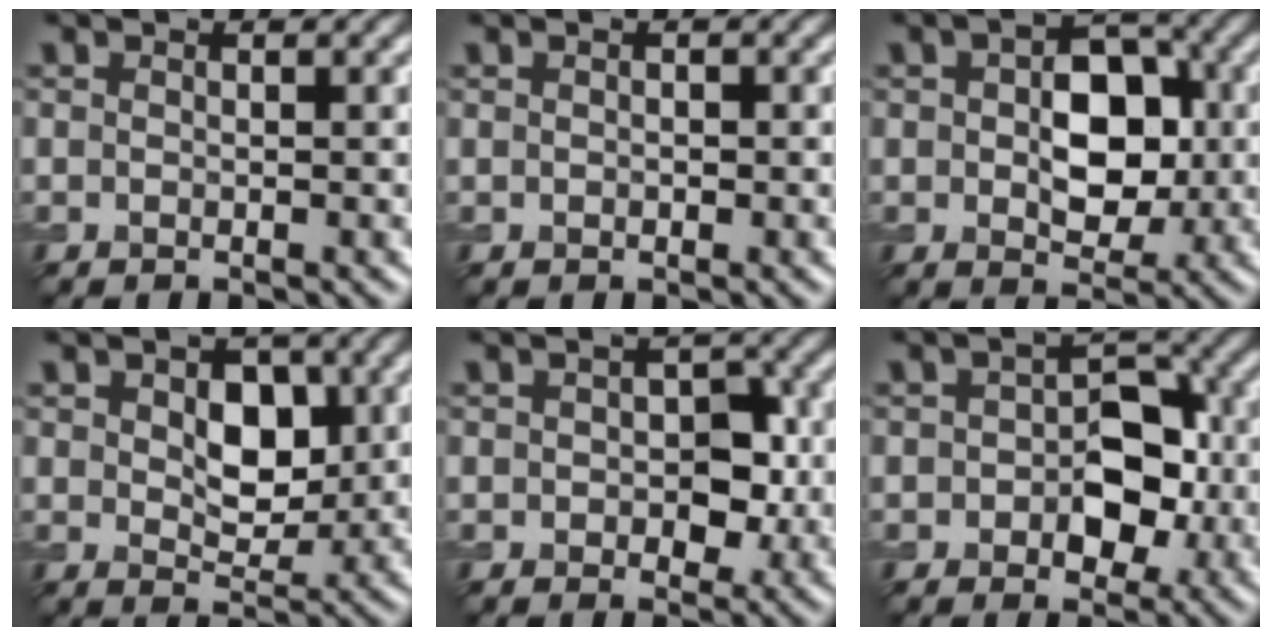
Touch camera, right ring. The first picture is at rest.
{"total": 0.0}
{"total": 6.4, "force": [0.4, 4.2, 4.8], "torque": [-0.076, 0.003, 0.011]}
{"total": 4.5, "force": [1.1, 2.9, 3.3], "torque": [-0.057, -0.001, 0.024]}
{"total": 3.6, "force": [0.2, 2.3, 2.7], "torque": [-0.038, 0.000, 0.004]}
{"total": 5.6, "force": [-0.4, 3.7, 4.2], "torque": [-0.056, 0.004, -0.006]}